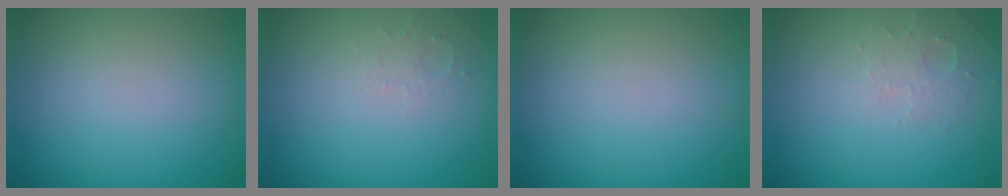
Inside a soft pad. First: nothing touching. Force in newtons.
{"total": 1.2, "press": 1.2, "slide": 0.3}
{"total": 0.0}
{"total": 1.8, "press": 1.7, "slide": 0.4}